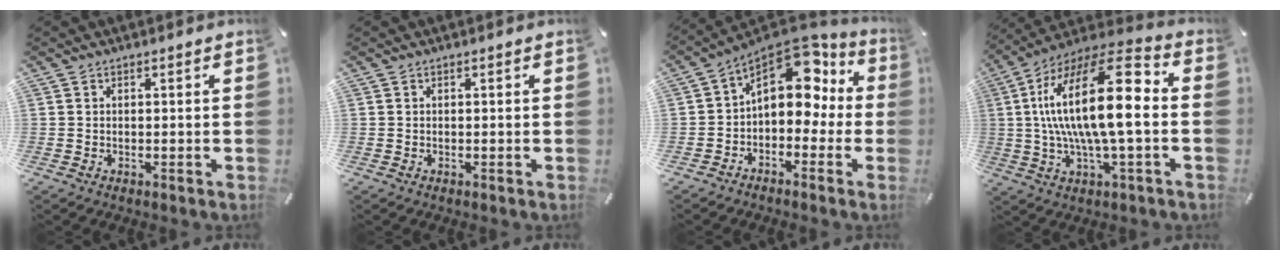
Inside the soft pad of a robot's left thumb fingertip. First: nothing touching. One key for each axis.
{"total": 0.0}
{"total": 13.2, "fx": 4.3, "fy": 8.9, "fz": 8.8, "tx": -0.129, "ty": -0.032, "tz": 0.073}
{"total": 23.7, "fx": 2.4, "fy": 8.0, "fz": 22.2, "tx": -0.435, "ty": -0.015, "tz": 0.027}